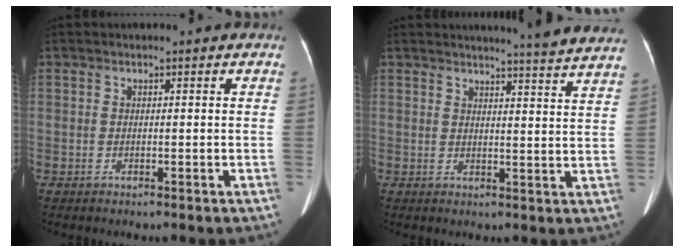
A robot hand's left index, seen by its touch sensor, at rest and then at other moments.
{"total": 10.4, "force": [10.0, -1.2, 2.8], "torque": [-0.041, -0.040, 0.101]}